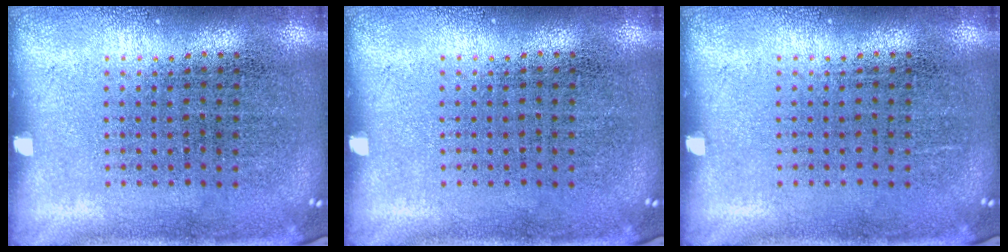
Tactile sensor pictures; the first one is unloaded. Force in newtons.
{"total": 0.0}
{"total": 0.0}